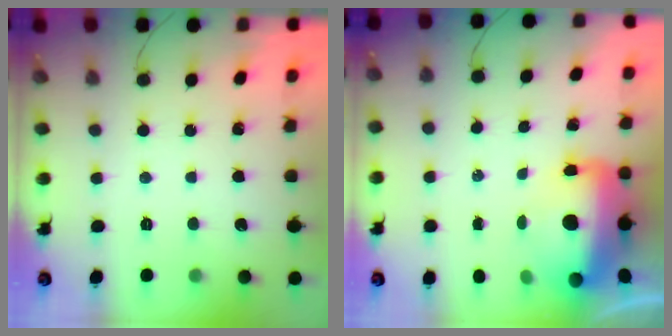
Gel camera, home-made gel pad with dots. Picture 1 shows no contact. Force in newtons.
{"total": 12.5, "press": 12.2, "slide": 2.9}